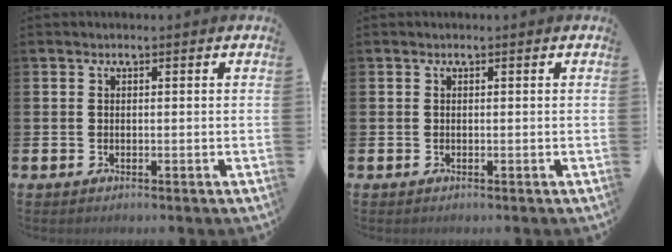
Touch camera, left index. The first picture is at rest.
{"total": 0.0}